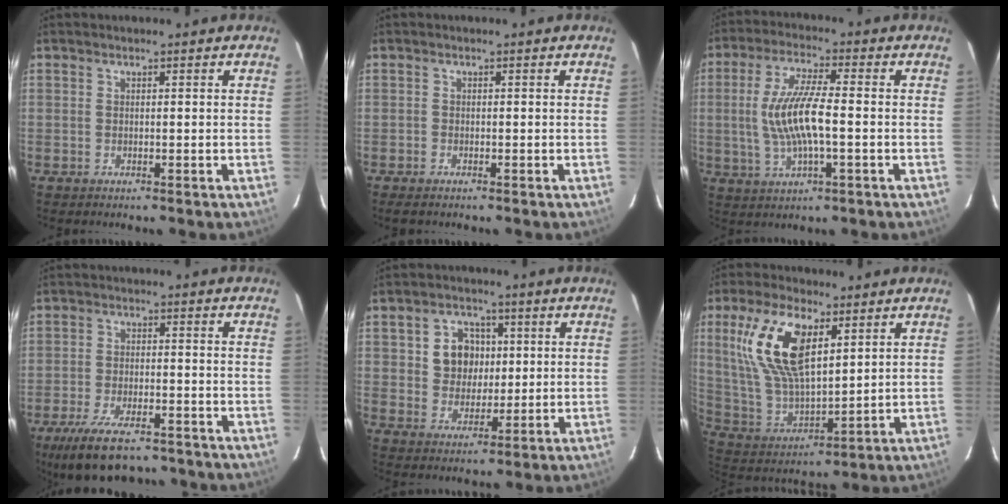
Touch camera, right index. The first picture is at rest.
{"total": 1.4, "force": [-1.2, 0.5, 0.5], "torque": [-0.013, -0.004, -0.022]}
{"total": 10.9, "force": [-0.9, 2.6, 10.6], "torque": [-0.210, -0.001, -0.015]}
{"total": 13.8, "force": [-10.3, 5.1, 7.7], "torque": [-0.167, -0.027, -0.171]}
{"total": 7.7, "force": [1.5, 6.8, 3.3], "torque": [-0.069, 0.023, 0.035]}
{"total": 17.2, "force": [7.0, 7.4, 13.8], "torque": [-0.279, 0.011, 0.148]}